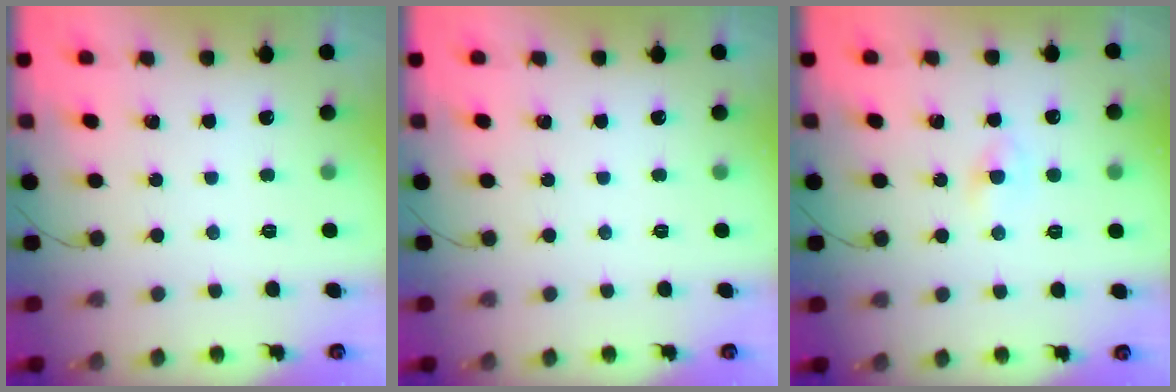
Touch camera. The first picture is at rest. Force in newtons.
{"total": 0.0}
{"total": 1.3, "press": 1.0, "slide": 0.8}